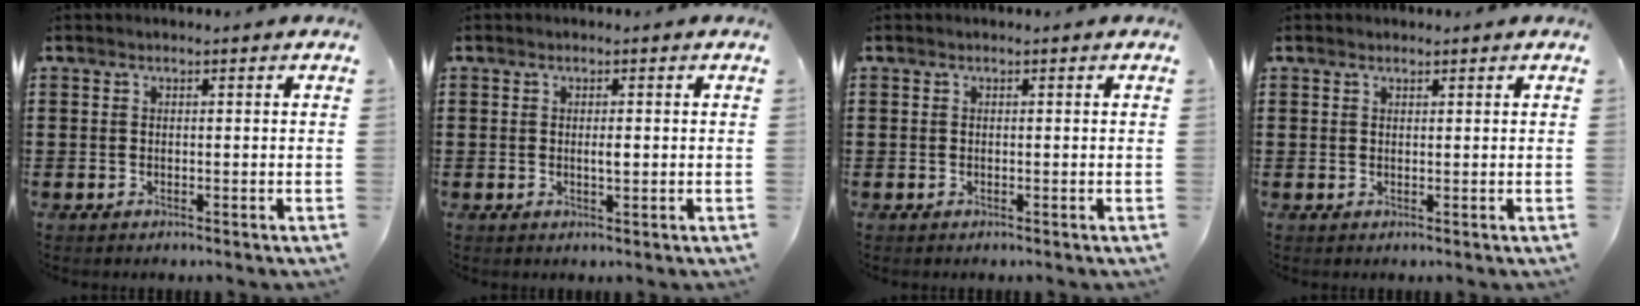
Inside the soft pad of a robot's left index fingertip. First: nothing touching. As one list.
[{"total": 1.5, "force": [0.1, 0.3, 1.4], "torque": [-0.028, -0.002, 0.002]}, {"total": 0.0}, {"total": 0.8, "force": [0.7, 0.3, 0.2], "torque": [-0.005, 0.002, 0.014]}]